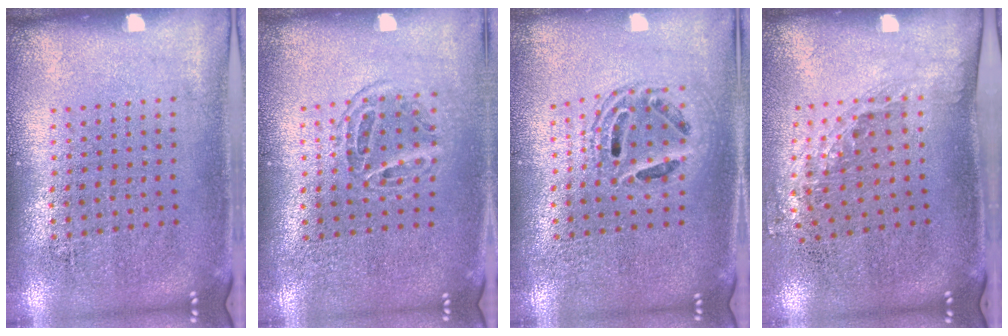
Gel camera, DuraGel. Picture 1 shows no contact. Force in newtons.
{"total": 1.3, "press": 1.1, "slide": 0.7}
{"total": 1.6, "press": 1.4, "slide": 0.8}
{"total": 1.5, "press": 1.1, "slide": 1.0}